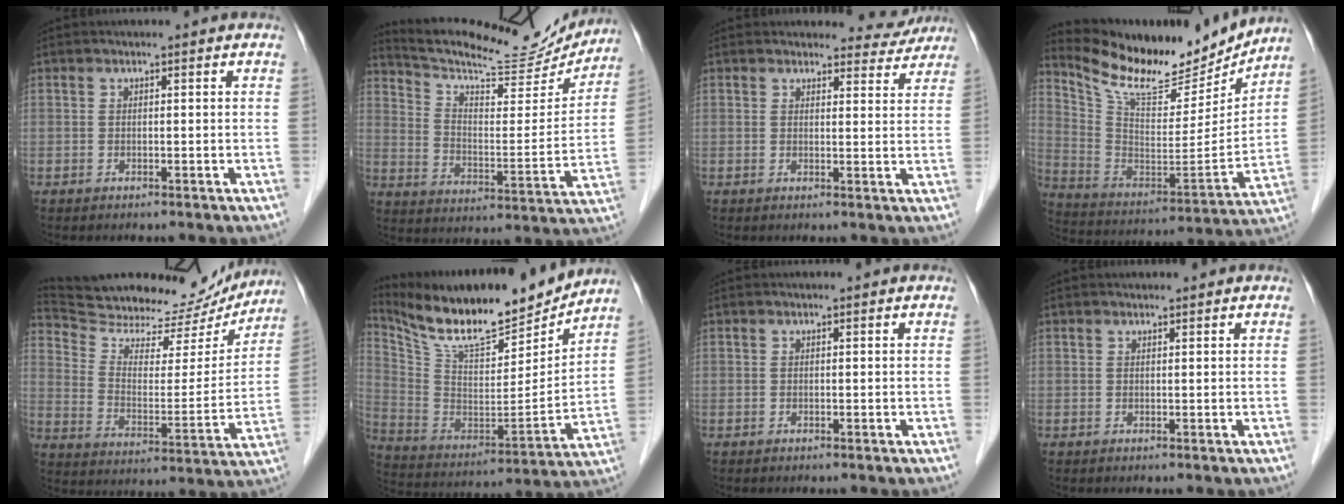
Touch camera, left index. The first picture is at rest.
{"total": 20.8, "force": [19.5, 3.2, 6.4], "torque": [-0.107, -0.030, 0.275]}
{"total": 4.8, "force": [4.6, 1.4, -0.6], "torque": [0.017, -0.014, 0.037]}
{"total": 20.7, "force": [18.5, 5.1, 7.8], "torque": [-0.149, -0.029, 0.301]}
{"total": 23.4, "force": [21.9, 5.7, 6.2], "torque": [-0.112, -0.028, 0.313]}
{"total": 21.5, "force": [18.8, 3.7, 9.7], "torque": [-0.184, -0.022, 0.313]}
{"total": 0.0}
{"total": 1.2, "force": [1.1, 0.2, 0.3], "torque": [-0.008, 0.010, 0.019]}